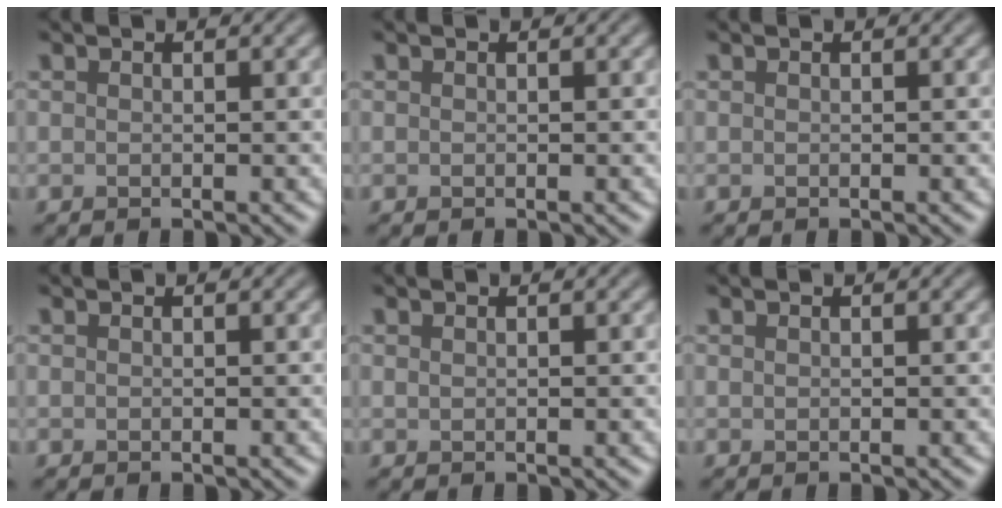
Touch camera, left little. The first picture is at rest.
{"total": 0.0}
{"total": 0.0}
{"total": 0.0}
{"total": 0.0}
{"total": 0.0}